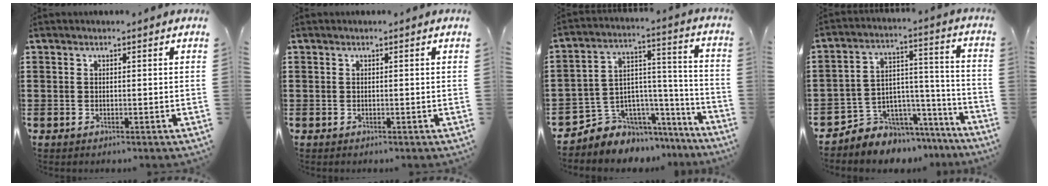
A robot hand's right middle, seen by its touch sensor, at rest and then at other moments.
{"total": 0.0}
{"total": 5.7, "force": [-4.5, 3.5, -0.7], "torque": [-0.002, -0.002, -0.081]}
{"total": 5.6, "force": [-4.9, 2.7, -0.6], "torque": [0.001, 0.005, -0.095]}